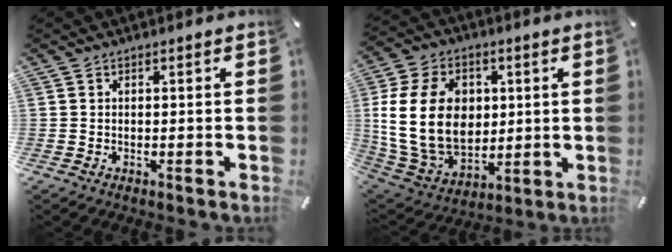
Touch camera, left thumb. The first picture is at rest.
{"total": 19.2, "force": [2.5, 14.7, 12.1], "torque": [-0.259, -0.004, 0.046]}